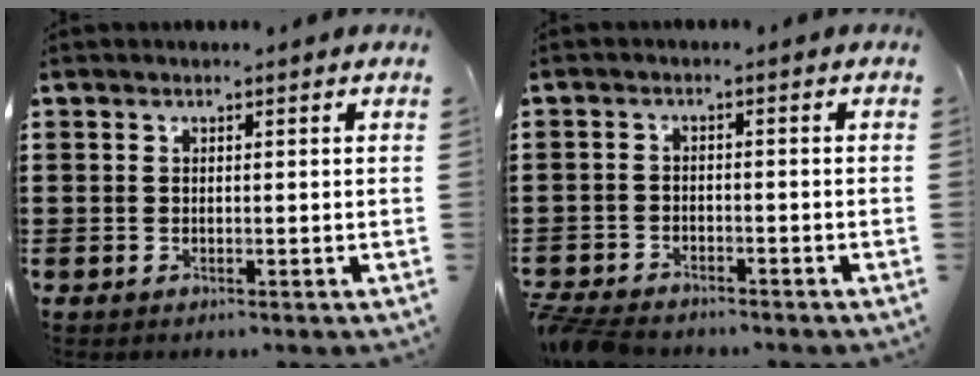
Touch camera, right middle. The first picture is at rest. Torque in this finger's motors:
{"motor_torque": [2.14, 0.00, 0.15, 0.12]}